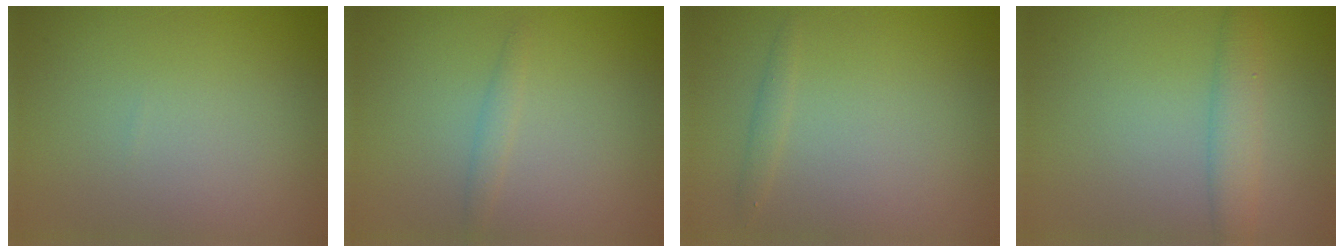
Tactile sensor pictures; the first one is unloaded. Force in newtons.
{"total": 0.5, "press": 0.5, "slide": 0.1}
{"total": 0.8, "press": 0.8, "slide": 0.1}
{"total": 2.9, "press": 2.9, "slide": 0.1}